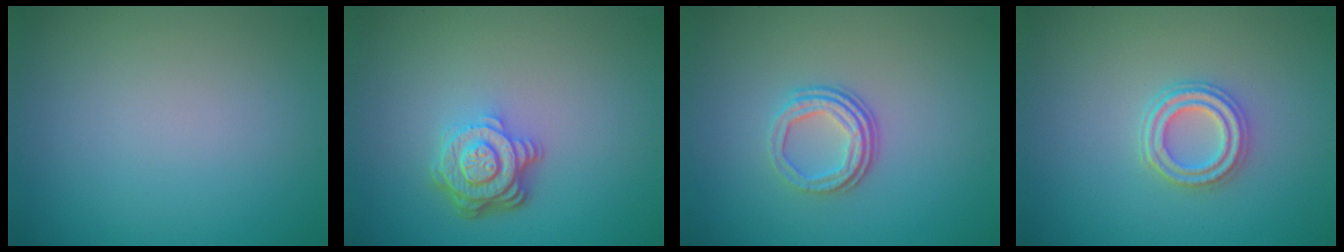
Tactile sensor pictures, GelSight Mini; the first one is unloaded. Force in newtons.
{"total": 4.6, "press": 3.3, "slide": 3.1}
{"total": 3.1, "press": 2.3, "slide": 2.1}
{"total": 2.9, "press": 2.5, "slide": 1.4}